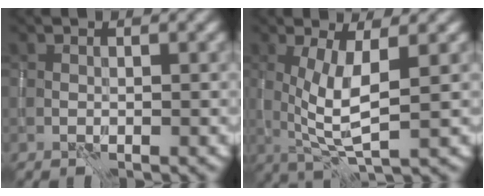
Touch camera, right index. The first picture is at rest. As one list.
[{"total": 5.0, "force": [0.5, 1.3, 4.8], "torque": [-0.099, -0.009, 0.013]}]